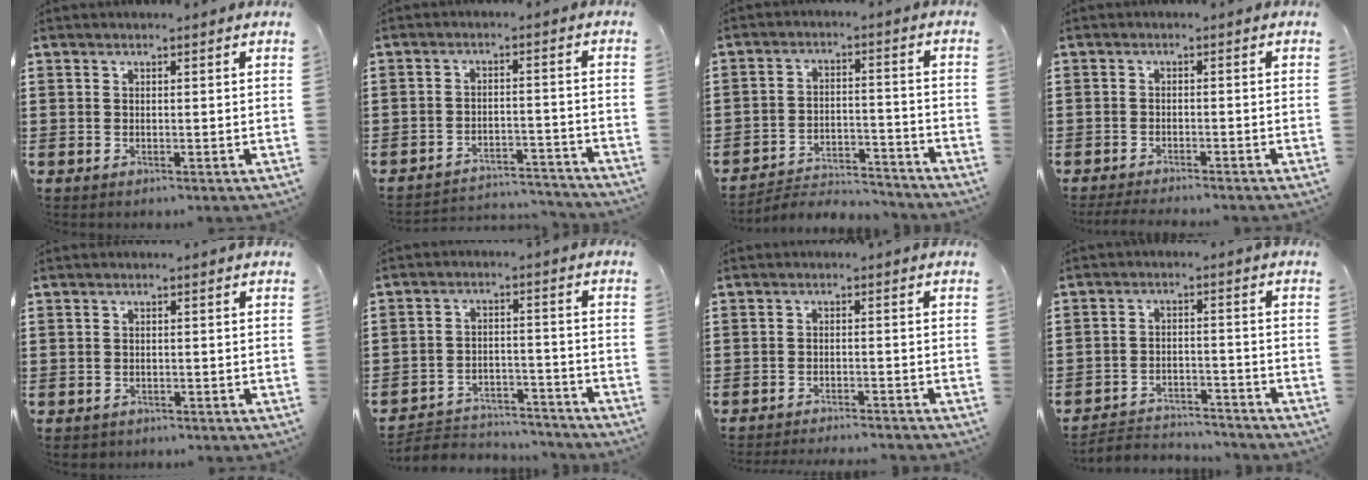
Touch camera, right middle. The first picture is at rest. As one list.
[{"total": 3.9, "force": [-3.9, 0.5, 0.2], "torque": [-0.008, 0.002, -0.083]}, {"total": 4.2, "force": [-4.1, 0.9, 0.2], "torque": [-0.009, 0.007, -0.086]}, {"total": 2.3, "force": [-2.3, 0.2, 0.1], "torque": [-0.012, -0.004, -0.051]}, {"total": 0.8, "force": [-0.7, 0.4, 0.0], "torque": [-0.002, 0.000, -0.015]}, {"total": 4.5, "force": [-4.3, 1.3, 0.1], "torque": [-0.005, 0.011, -0.089]}, {"total": 2.4, "force": [-2.4, -0.2, 0.0], "torque": [-0.005, 0.000, -0.049]}, {"total": 3.6, "force": [-3.5, 0.8, 0.1], "torque": [-0.009, 0.003, -0.074]}]